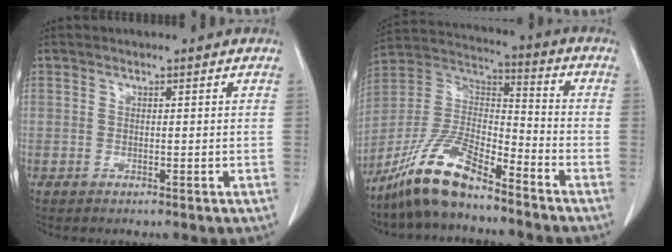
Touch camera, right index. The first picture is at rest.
{"total": 13.4, "force": [-10.4, 2.8, 8.0], "torque": [-0.166, 0.007, -0.198]}